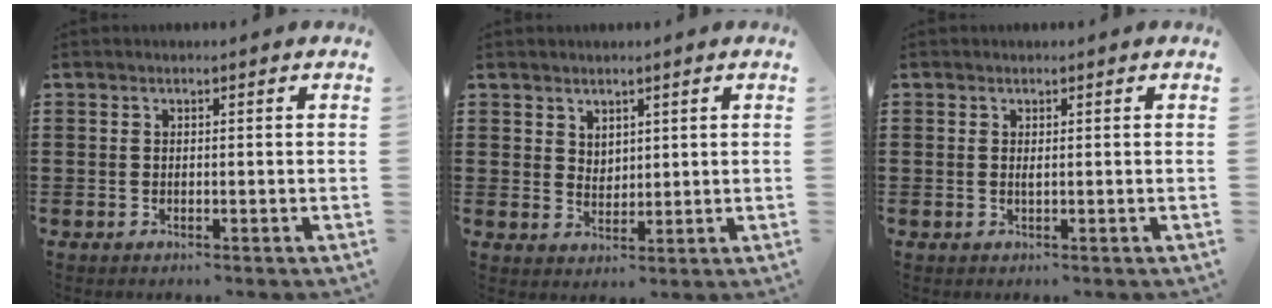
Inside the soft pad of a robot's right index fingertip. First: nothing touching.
{"total": 2.9, "force": [2.3, 1.7, 0.0], "torque": [-0.006, 0.007, 0.044]}
{"total": 0.7, "force": [0.2, 0.2, 0.6], "torque": [-0.013, 0.001, 0.004]}